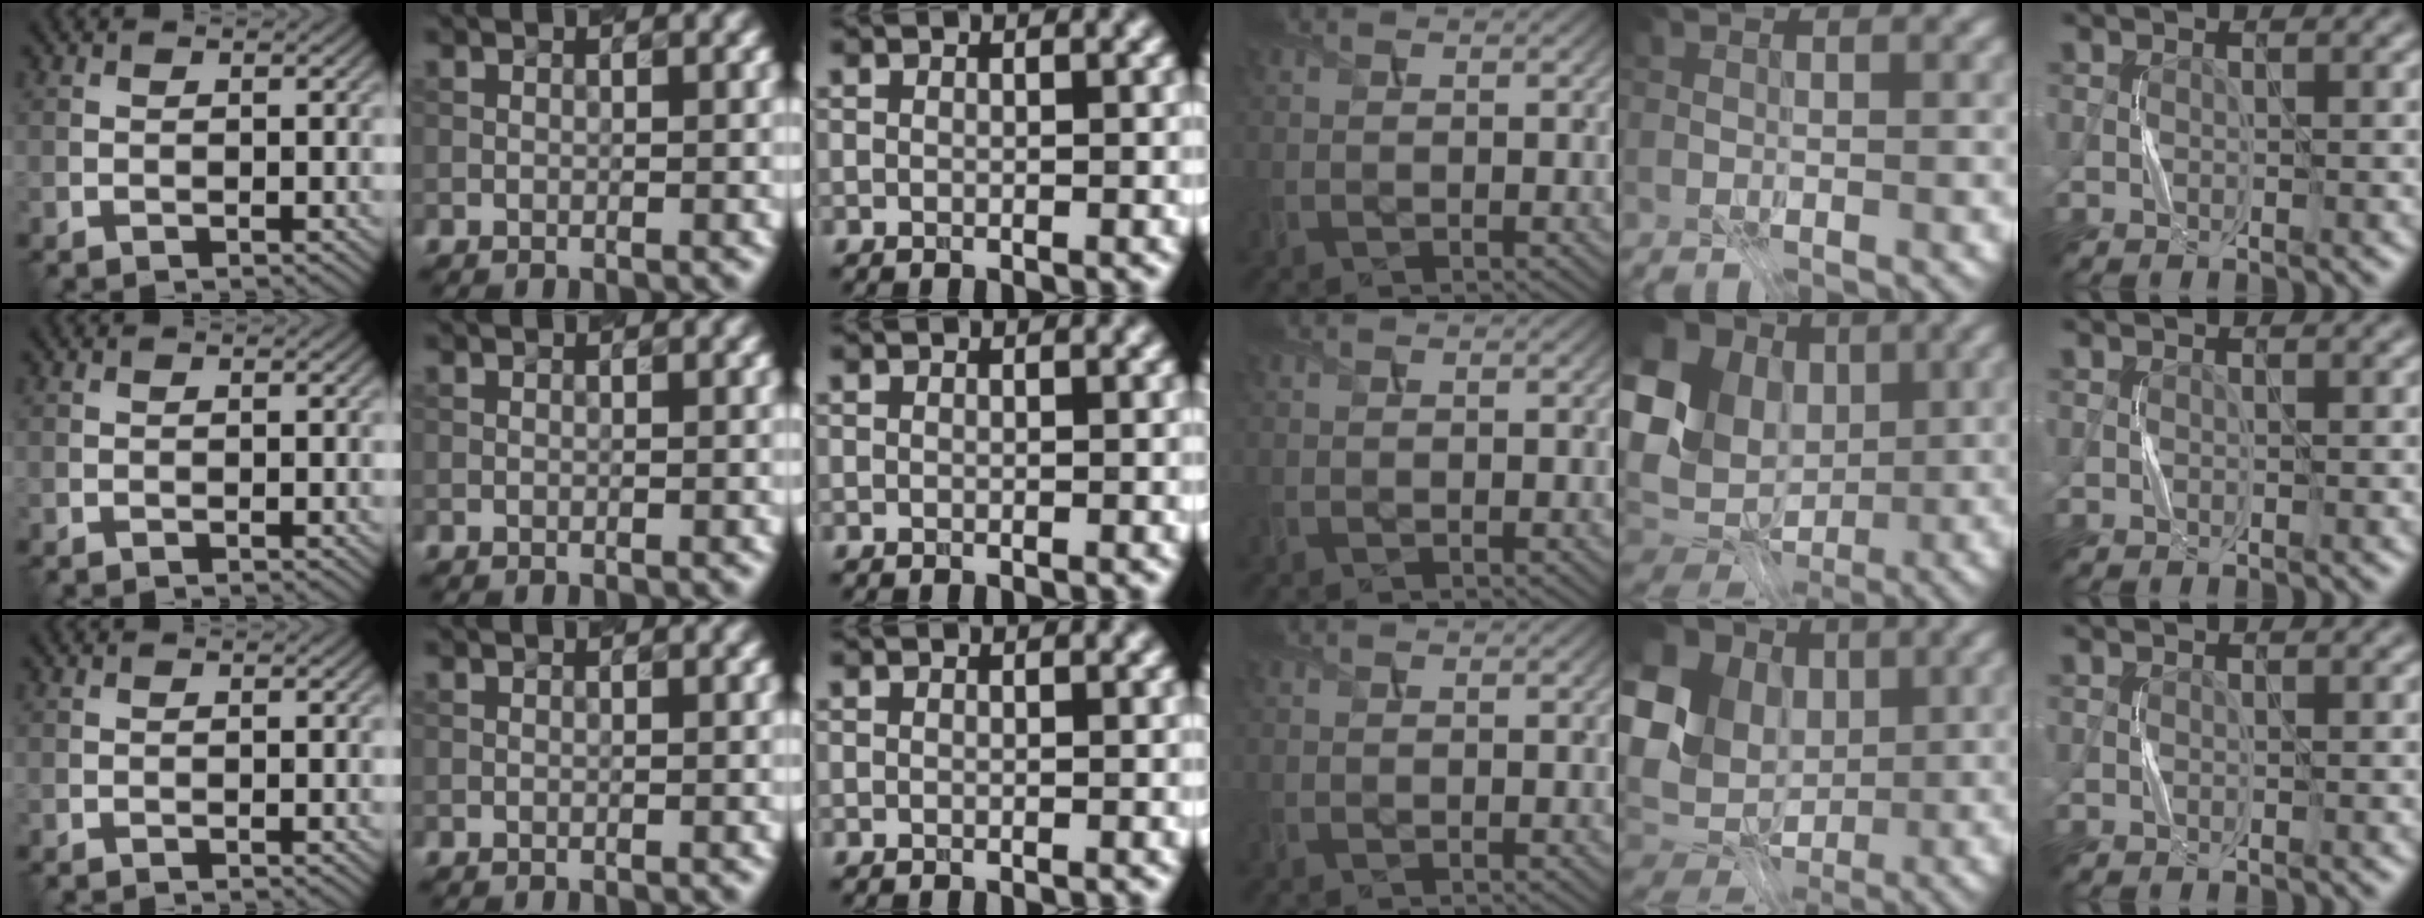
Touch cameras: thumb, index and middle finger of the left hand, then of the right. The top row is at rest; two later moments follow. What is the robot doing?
{"motion": "press", "object": "calculator"}